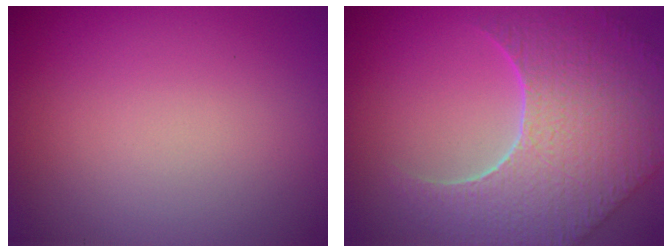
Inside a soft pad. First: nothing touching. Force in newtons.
{"total": 9.0, "press": 6.4, "slide": 6.4}